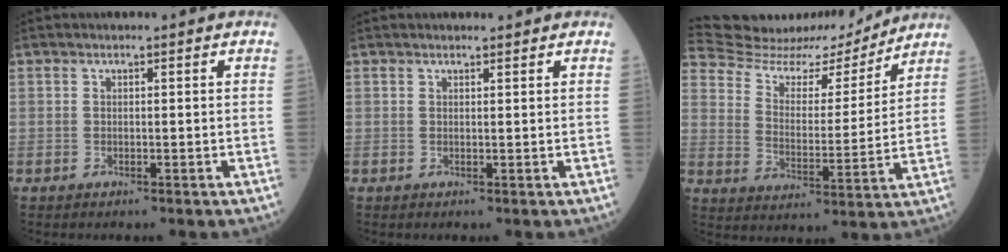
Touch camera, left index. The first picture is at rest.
{"total": 1.9, "force": [1.8, 0.4, 0.4], "torque": [-0.011, 0.011, 0.025]}
{"total": 16.7, "force": [16.2, 3.2, 2.7], "torque": [-0.051, -0.010, 0.249]}